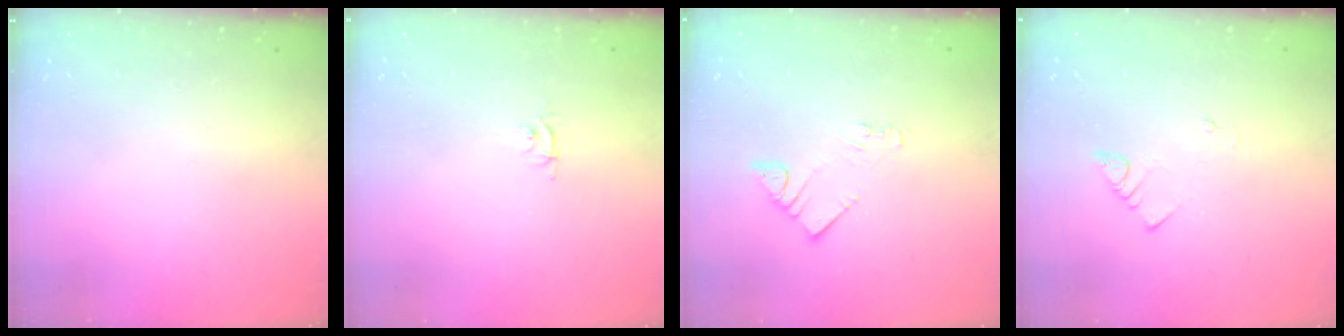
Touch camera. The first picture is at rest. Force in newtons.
{"total": 2.6, "press": 2.6, "slide": 0.3}
{"total": 3.4, "press": 3.3, "slide": 0.6}
{"total": 1.9, "press": 1.9, "slide": 0.2}